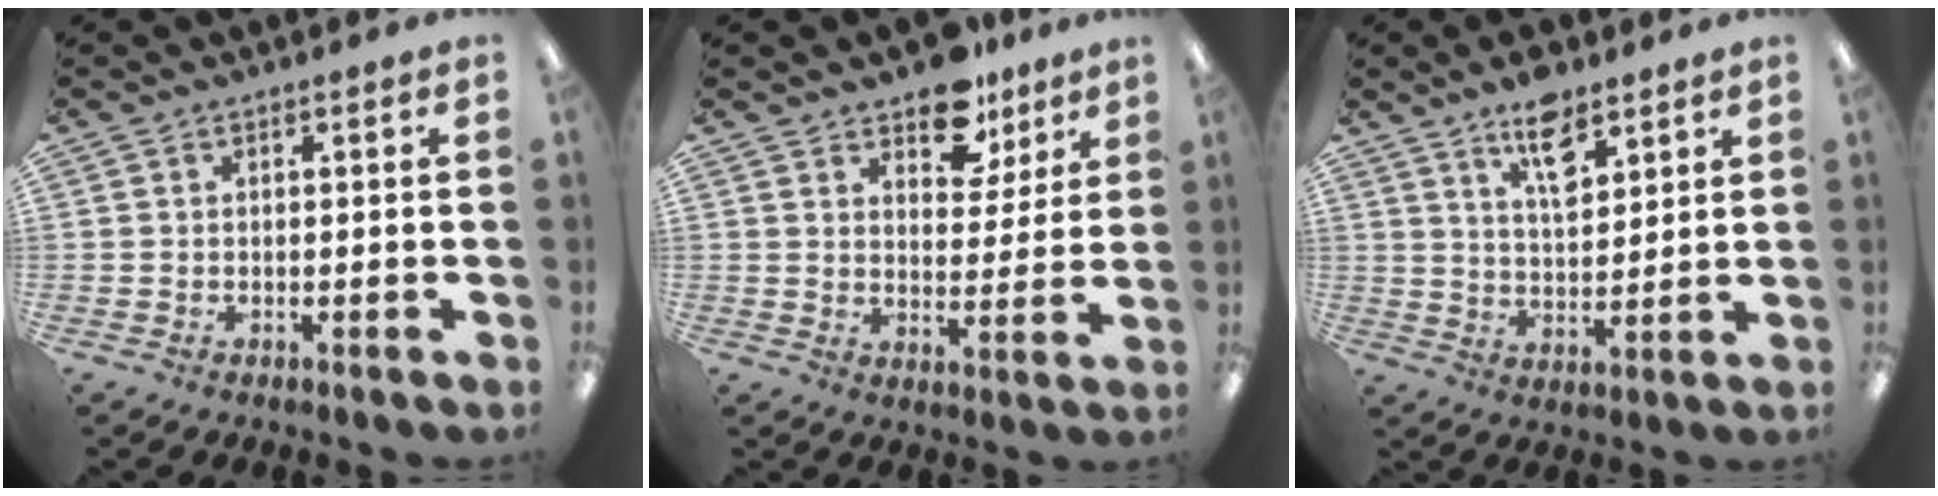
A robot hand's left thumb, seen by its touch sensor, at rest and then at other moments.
{"total": 10.4, "force": [8.0, 5.6, 3.5], "torque": [-0.045, -0.048, 0.145]}
{"total": 9.8, "force": [6.6, 4.4, 5.7], "torque": [-0.090, -0.029, 0.115]}